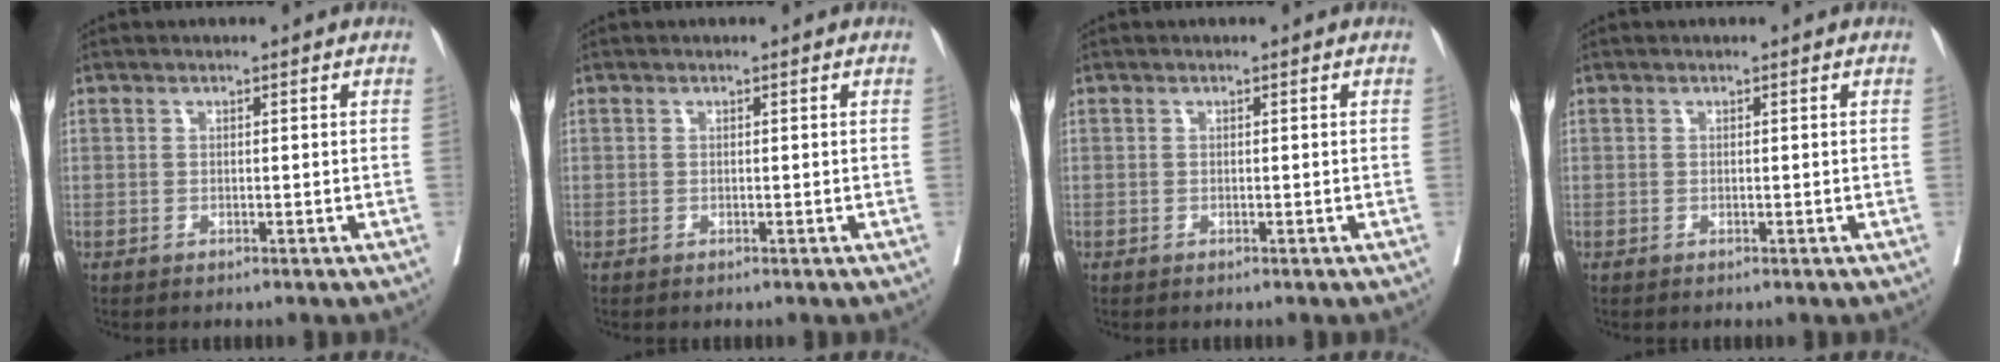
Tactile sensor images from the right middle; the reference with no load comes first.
{"total": 0.0}
{"total": 0.0}
{"total": 0.0}